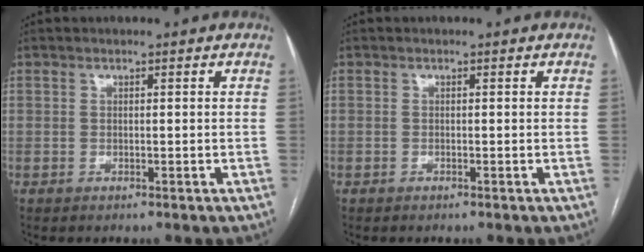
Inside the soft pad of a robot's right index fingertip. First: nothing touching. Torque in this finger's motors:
{"motor_torque": [-0.01, -0.01, 0.00, -0.01]}